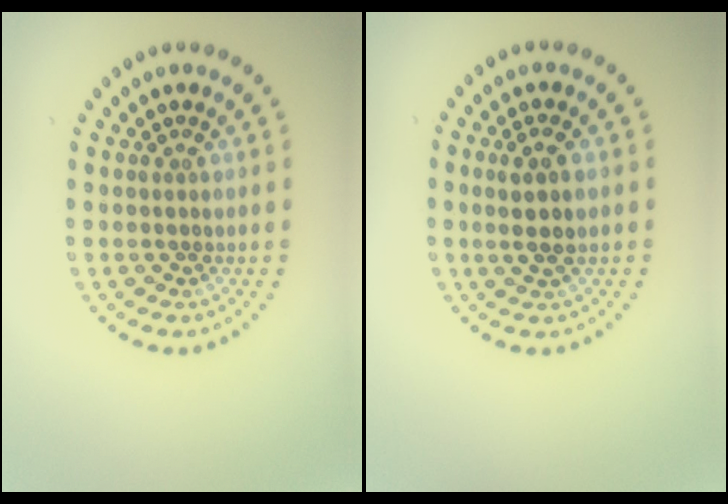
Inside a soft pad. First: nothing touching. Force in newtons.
{"total": 2.5, "press": 2.3, "slide": 0.9}